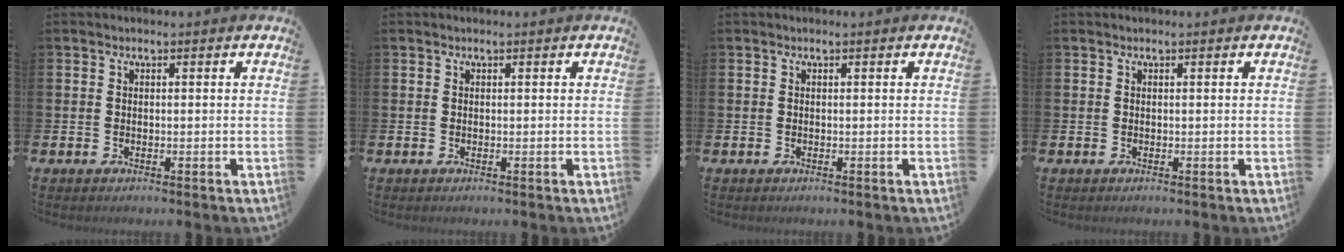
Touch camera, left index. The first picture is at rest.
{"total": 0.0}
{"total": 0.0}
{"total": 0.0}